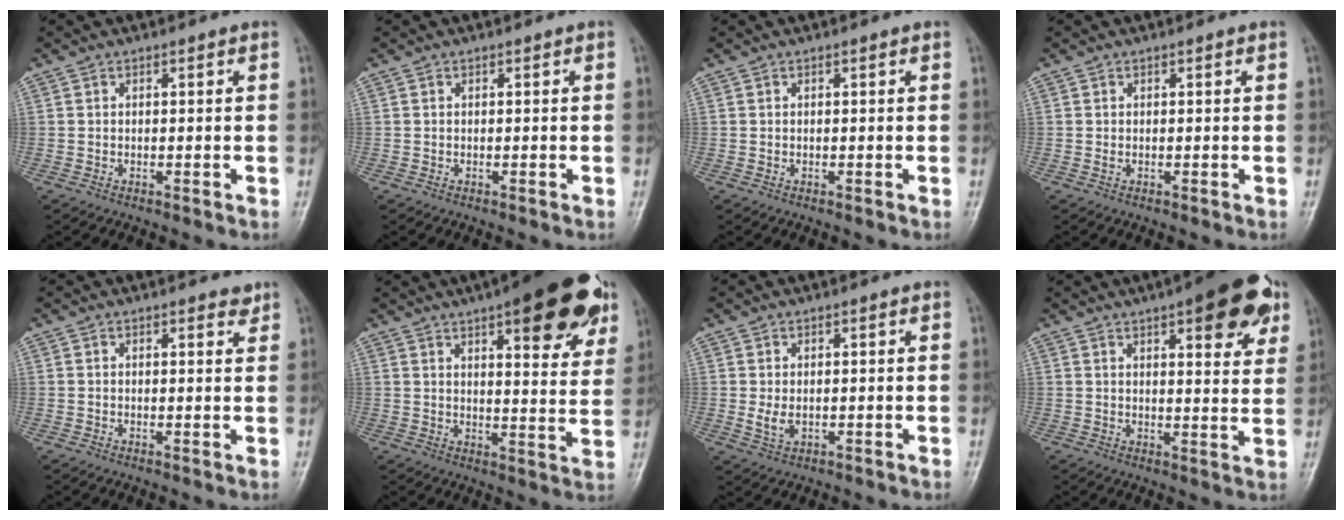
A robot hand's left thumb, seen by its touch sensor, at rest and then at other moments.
{"total": 0.0}
{"total": 0.0}
{"total": 0.7, "force": [0.2, 0.3, 0.6], "torque": [-0.014, 0.002, 0.005]}
{"total": 1.9, "force": [1.5, 0.7, 1.0], "torque": [-0.006, -0.008, 0.016]}
{"total": 19.9, "force": [10.9, 6.4, 15.4], "torque": [-0.169, -0.031, 0.144]}
{"total": 2.9, "force": [0.3, 1.7, 2.4], "torque": [-0.040, -0.007, 0.012]}
{"total": 14.2, "force": [7.5, 4.6, 11.2], "torque": [-0.110, -0.023, 0.093]}